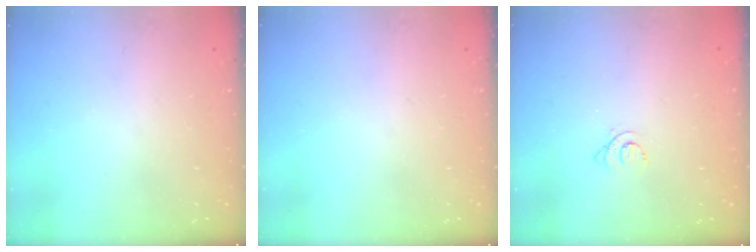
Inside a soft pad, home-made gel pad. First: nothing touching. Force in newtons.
{"total": 0.0}
{"total": 3.6, "press": 3.6, "slide": 0.4}